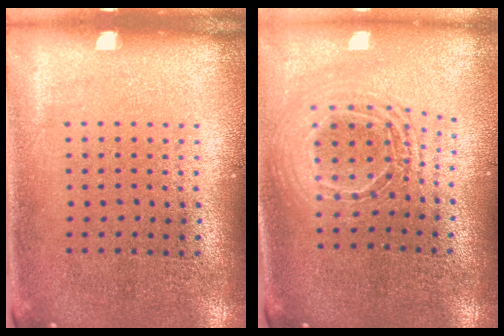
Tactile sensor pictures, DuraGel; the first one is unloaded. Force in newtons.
{"total": 1.9, "press": 1.5, "slide": 1.1}